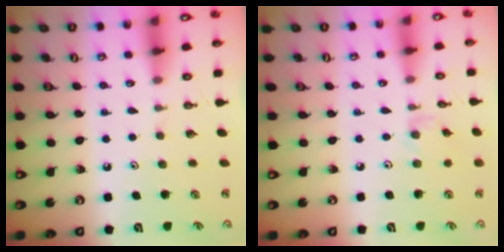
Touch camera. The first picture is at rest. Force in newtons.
{"total": 1.1, "press": 1.0, "slide": 0.4}